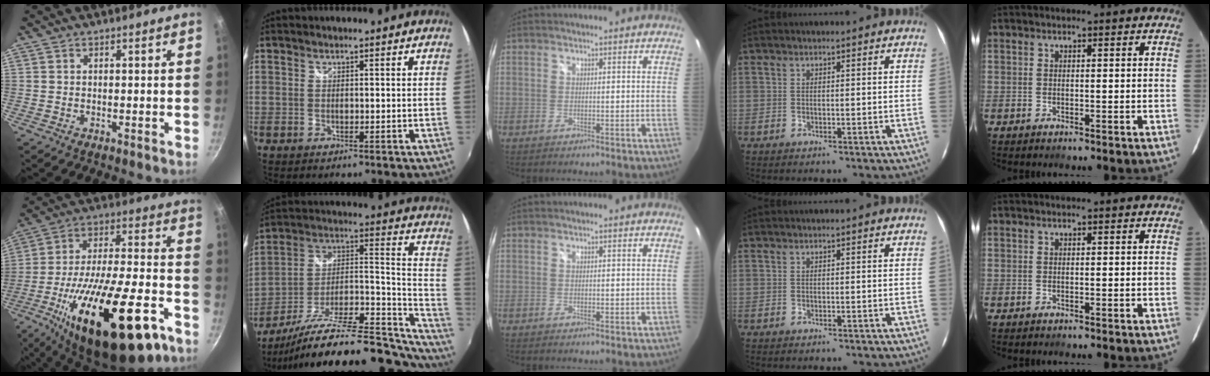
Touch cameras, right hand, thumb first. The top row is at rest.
{"thumb": {"total": 31.4, "force": [-15.6, 11.2, 24.8], "torque": [-0.385, 0.052, -0.245]}, "index": {"total": 28.9, "force": [-20.5, 10.5, 17.4], "torque": [-0.231, 0.018, -0.302]}}